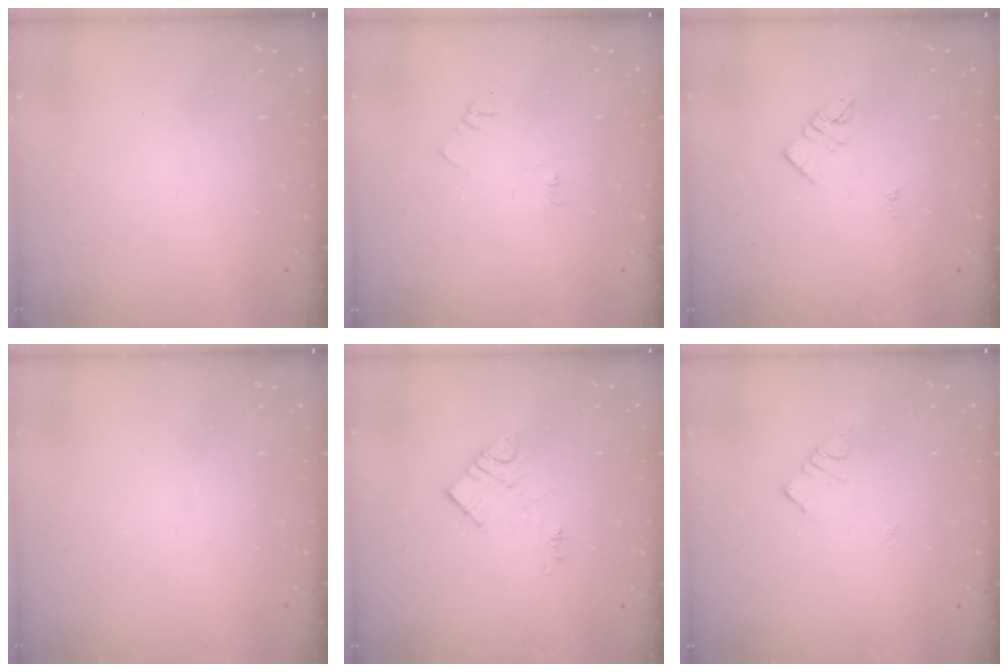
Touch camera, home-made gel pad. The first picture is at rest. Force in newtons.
{"total": 2.9, "press": 2.9, "slide": 0.4}
{"total": 4.9, "press": 4.9, "slide": 0.5}
{"total": 0.0}
{"total": 8.8, "press": 8.7, "slide": 0.4}
{"total": 3.9, "press": 3.8, "slide": 0.4}